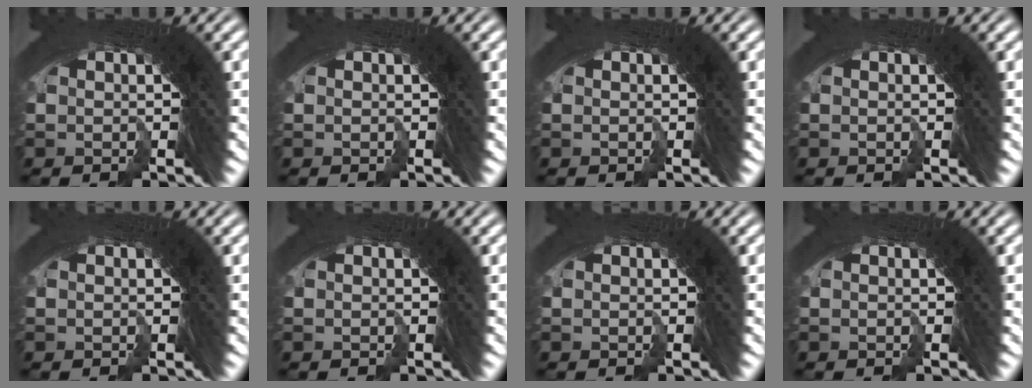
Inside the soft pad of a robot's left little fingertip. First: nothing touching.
{"total": 0.0}
{"total": 0.0}
{"total": 0.0}
{"total": 0.0}
{"total": 0.0}
{"total": 0.0}
{"total": 0.0}